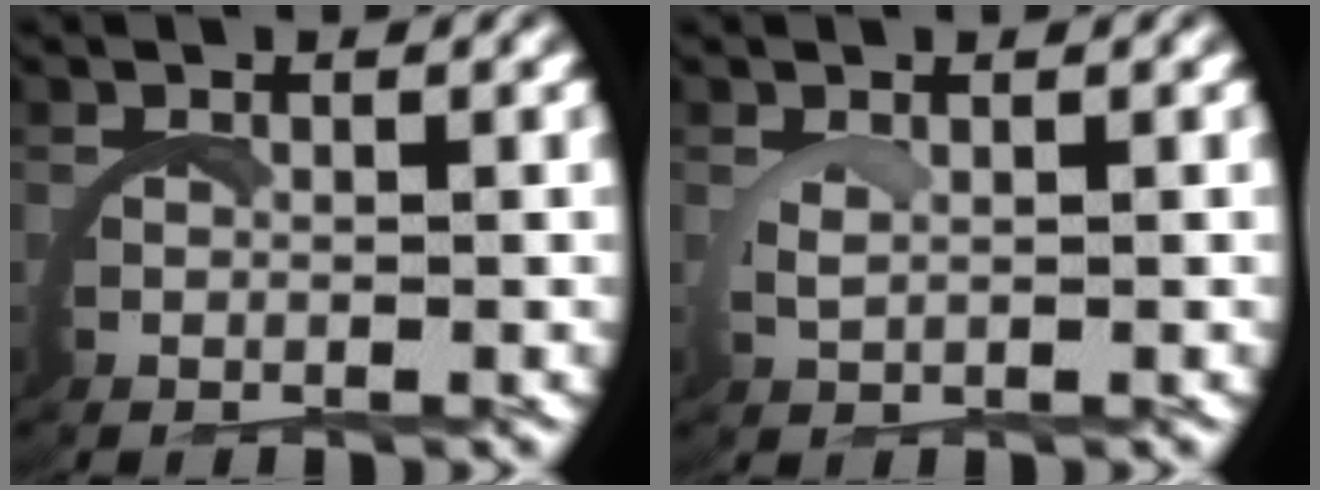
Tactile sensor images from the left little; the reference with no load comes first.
{"total": 1.2, "force": [1.0, -0.3, 0.5], "torque": [-0.020, -0.002, 0.021]}